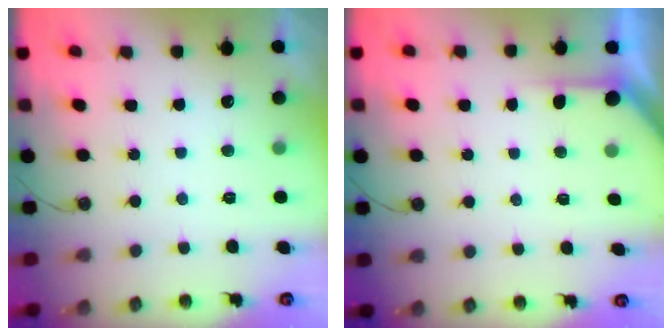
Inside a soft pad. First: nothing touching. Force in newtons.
{"total": 2.6, "press": 2.6, "slide": 0.3}